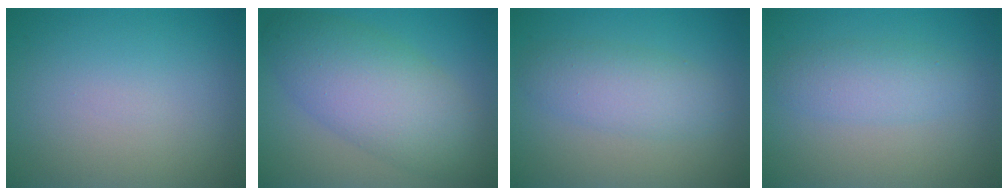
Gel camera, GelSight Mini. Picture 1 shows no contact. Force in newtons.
{"total": 7.8, "press": 7.8, "slide": 0.4}
{"total": 3.5, "press": 3.5, "slide": 0.2}
{"total": 2.8, "press": 2.8, "slide": 0.1}